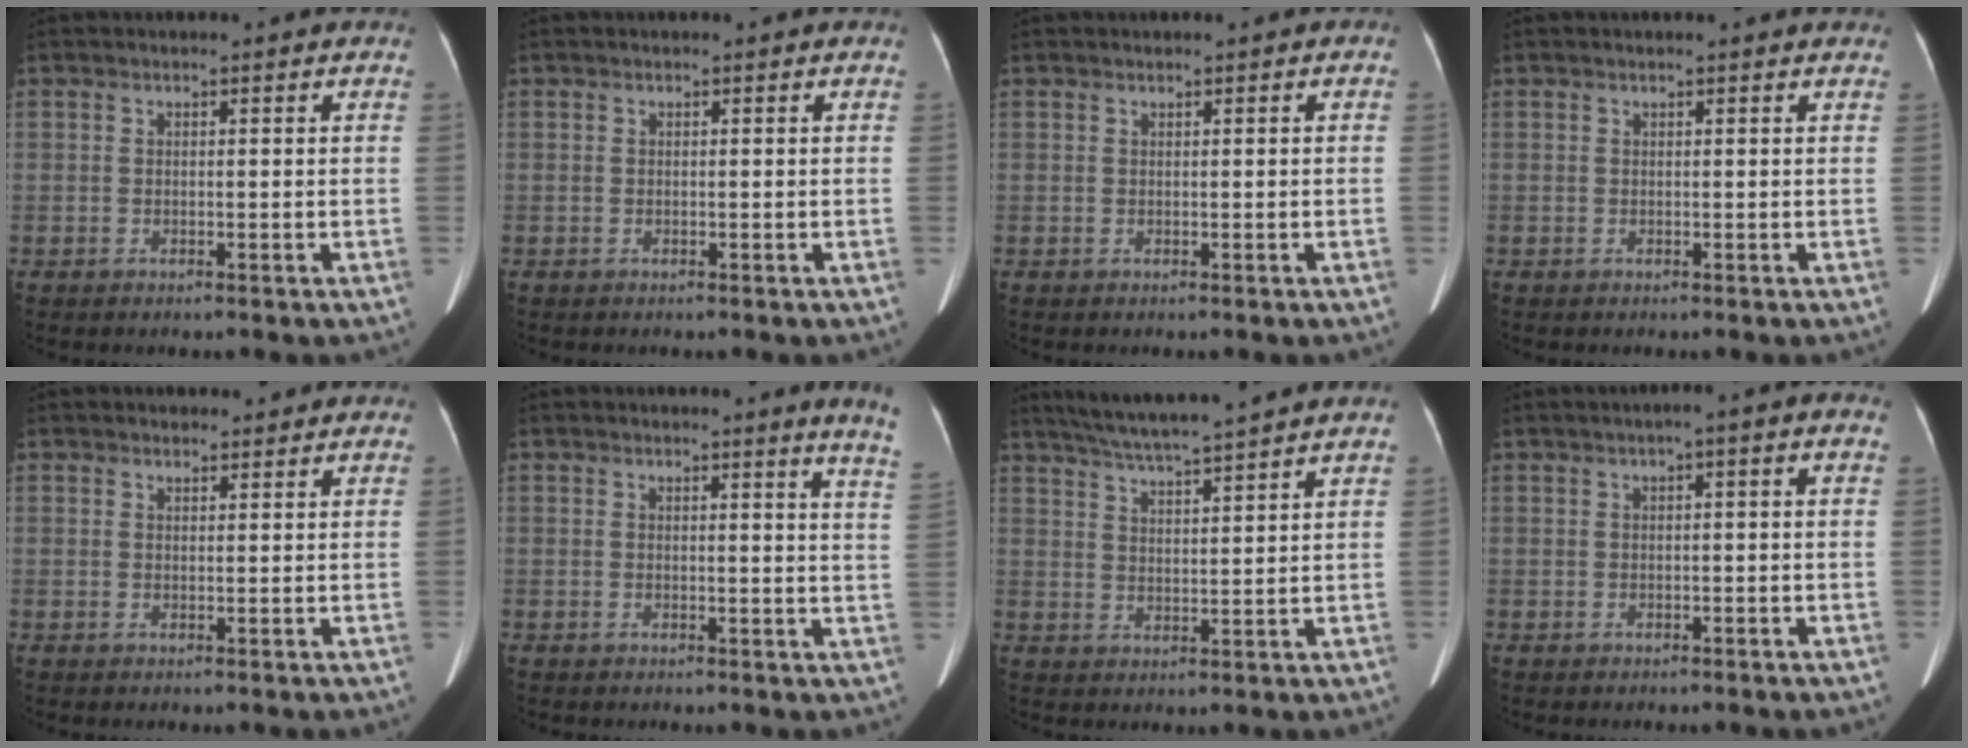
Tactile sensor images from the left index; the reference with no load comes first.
{"total": 0.0}
{"total": 0.0}
{"total": 1.2, "force": [1.1, 0.3, 0.3], "torque": [-0.012, 0.016, 0.010]}
{"total": 1.7, "force": [1.5, 0.7, 0.1], "torque": [-0.006, 0.006, 0.026]}
{"total": 6.2, "force": [5.4, -1.2, 2.8], "torque": [-0.030, -0.046, 0.033]}
{"total": 10.1, "force": [8.9, -1.2, 4.5], "torque": [-0.080, 0.014, 0.143]}
{"total": 1.8, "force": [0.3, 0.2, 1.8], "torque": [-0.023, 0.012, 0.005]}